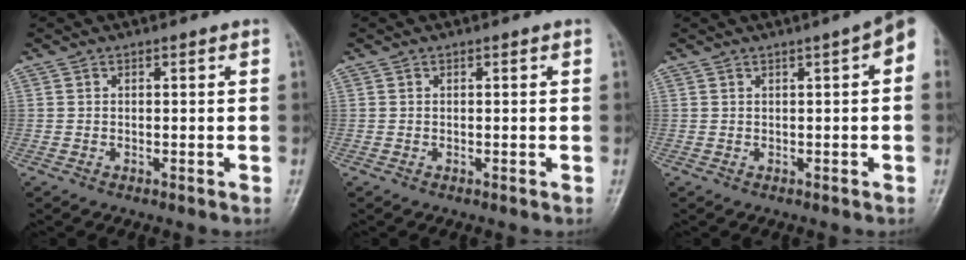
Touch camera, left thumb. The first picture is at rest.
{"total": 0.0}
{"total": 5.5, "force": [1.7, 1.2, 5.1], "torque": [-0.063, 0.019, 0.014]}